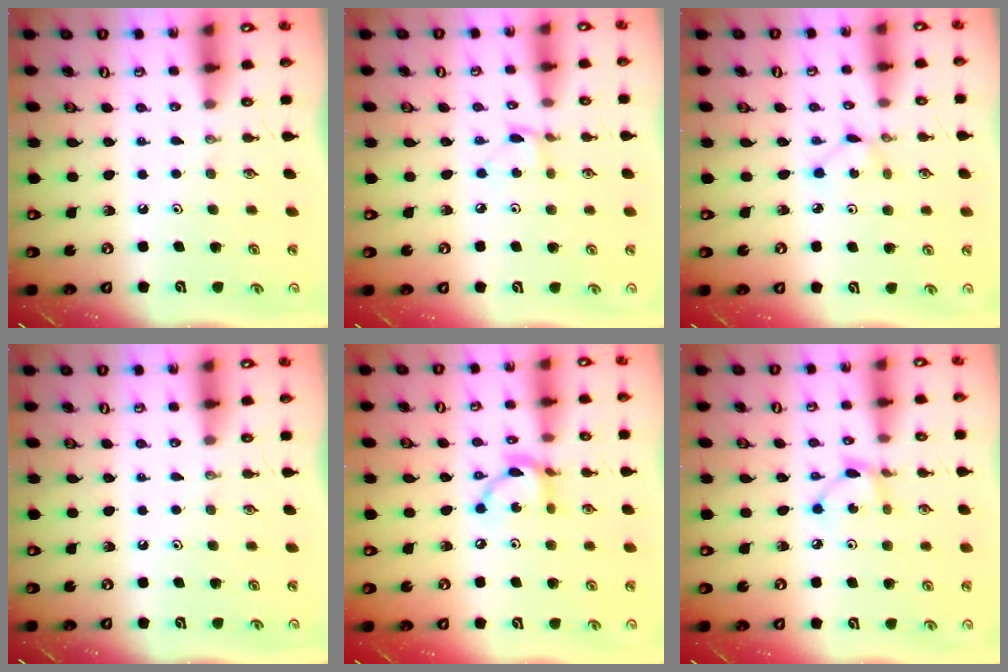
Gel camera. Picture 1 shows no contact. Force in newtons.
{"total": 3.5, "press": 3.5, "slide": 0.4}
{"total": 1.7, "press": 1.6, "slide": 0.2}
{"total": 0.0}
{"total": 9.1, "press": 9.1, "slide": 0.3}
{"total": 3.2, "press": 3.2, "slide": 0.2}